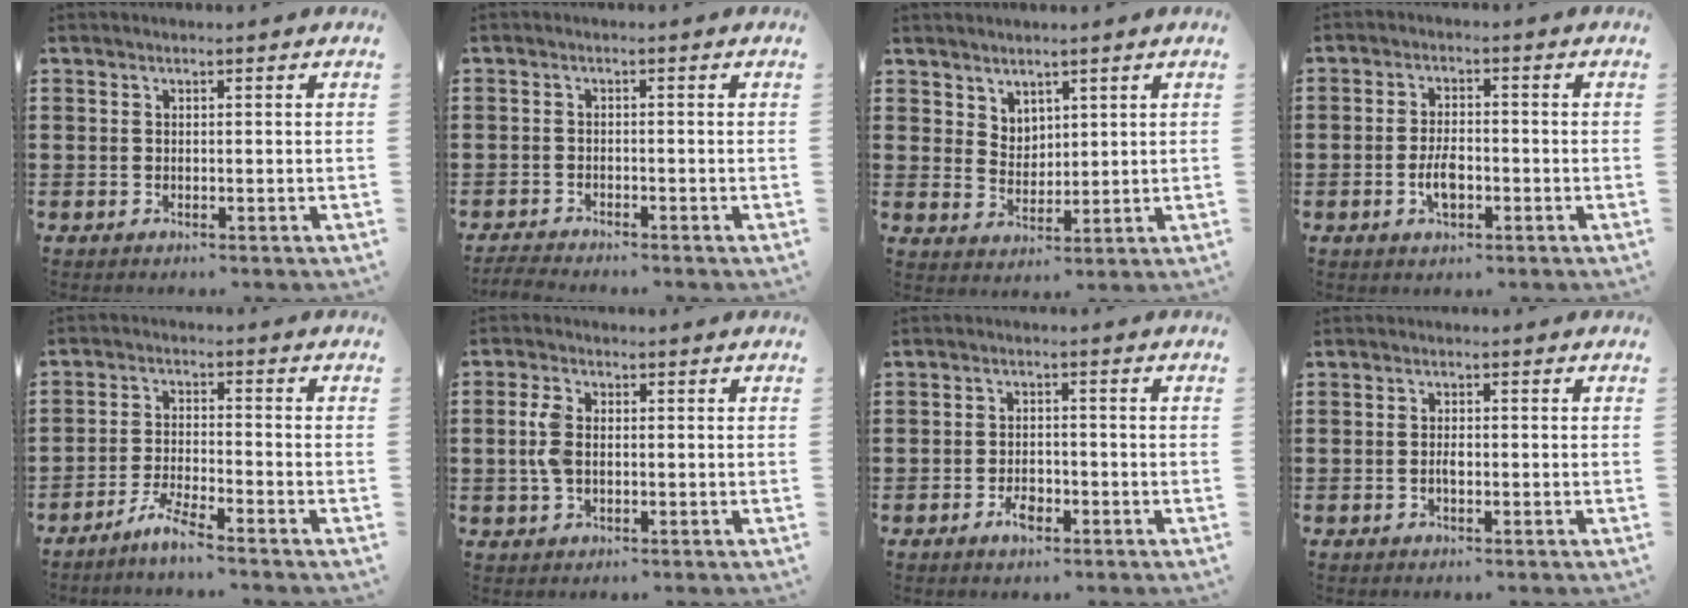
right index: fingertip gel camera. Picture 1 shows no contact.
{"total": 1.8, "force": [-1.8, 0.1, 0.1], "torque": [-0.014, -0.004, -0.039]}
{"total": 3.7, "force": [3.1, 2.1, -0.1], "torque": [-0.010, 0.000, 0.059]}
{"total": 3.9, "force": [-1.2, 1.7, 3.4], "torque": [-0.074, -0.003, -0.023]}
{"total": 4.4, "force": [-3.9, -0.4, 1.9], "torque": [-0.054, -0.011, -0.080]}
{"total": 4.3, "force": [0.1, 2.4, 3.5], "torque": [-0.093, 0.000, -0.005]}
{"total": 3.1, "force": [-1.5, 1.4, 2.3], "torque": [-0.050, -0.003, -0.028]}
{"total": 1.3, "force": [-0.3, 0.4, 1.2], "torque": [-0.025, -0.003, -0.005]}